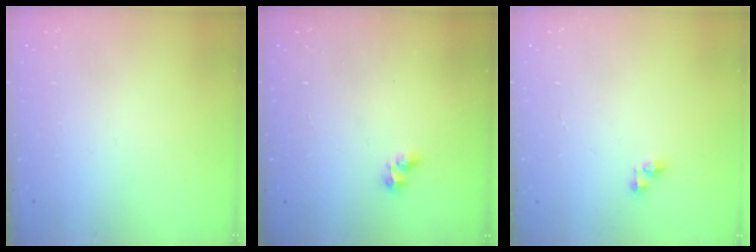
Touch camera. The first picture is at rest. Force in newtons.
{"total": 1.8, "press": 1.7, "slide": 0.5}
{"total": 3.1, "press": 3.1, "slide": 0.4}